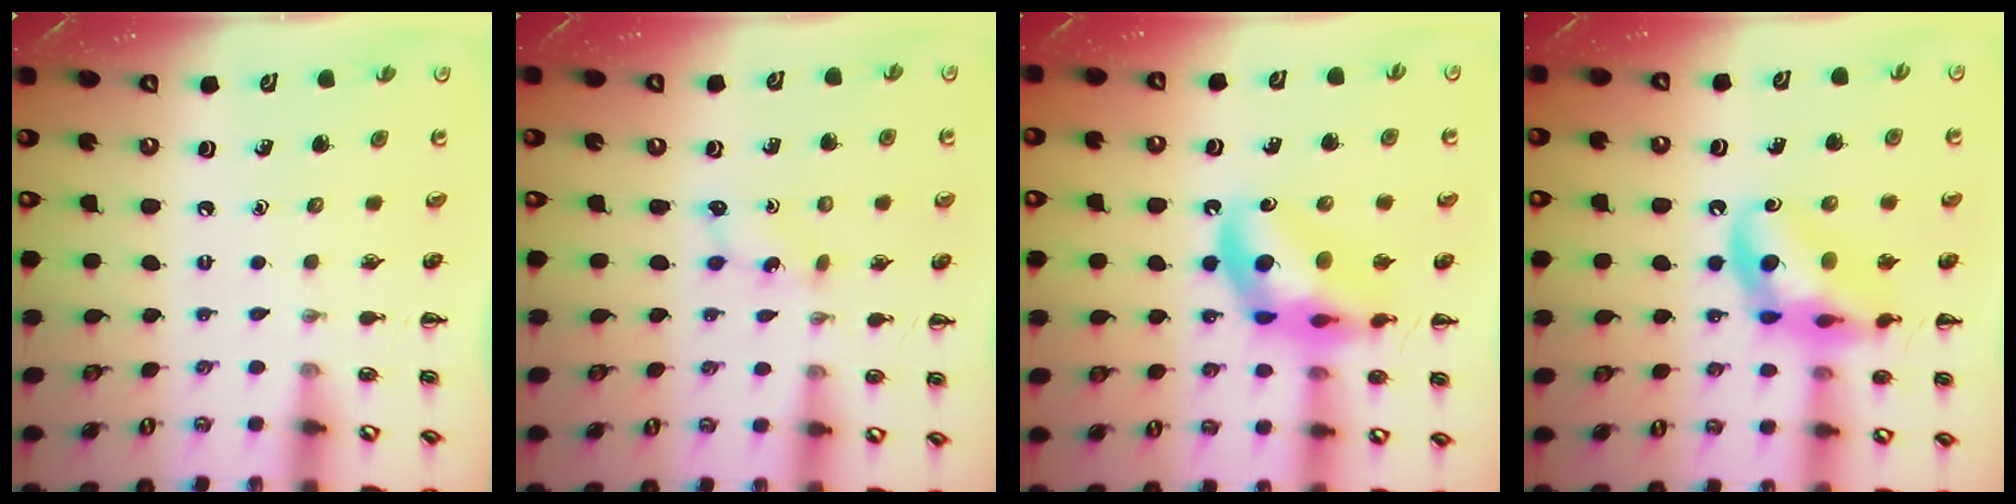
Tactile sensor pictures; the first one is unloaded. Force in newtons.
{"total": 1.7, "press": 1.6, "slide": 0.6}
{"total": 14.0, "press": 13.5, "slide": 3.6}
{"total": 14.4, "press": 14.2, "slide": 2.8}